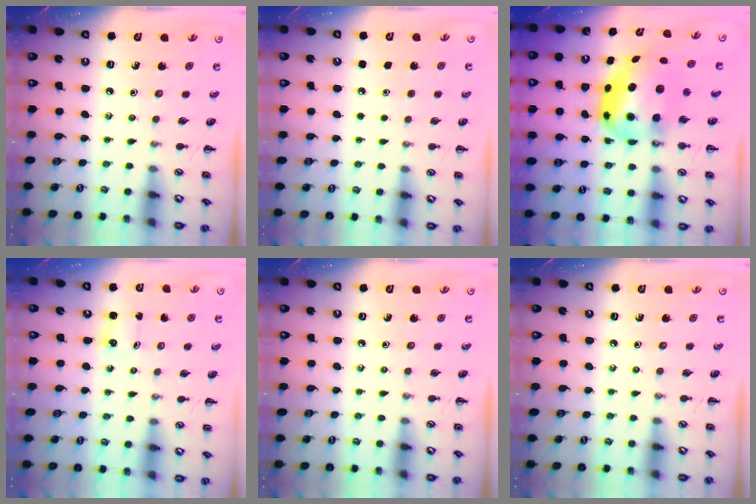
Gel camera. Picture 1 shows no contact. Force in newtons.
{"total": 1.7, "press": 1.7, "slide": 0.1}
{"total": 9.2, "press": 8.8, "slide": 2.5}
{"total": 1.1, "press": 1.0, "slide": 0.1}
{"total": 0.0}
{"total": 0.0}